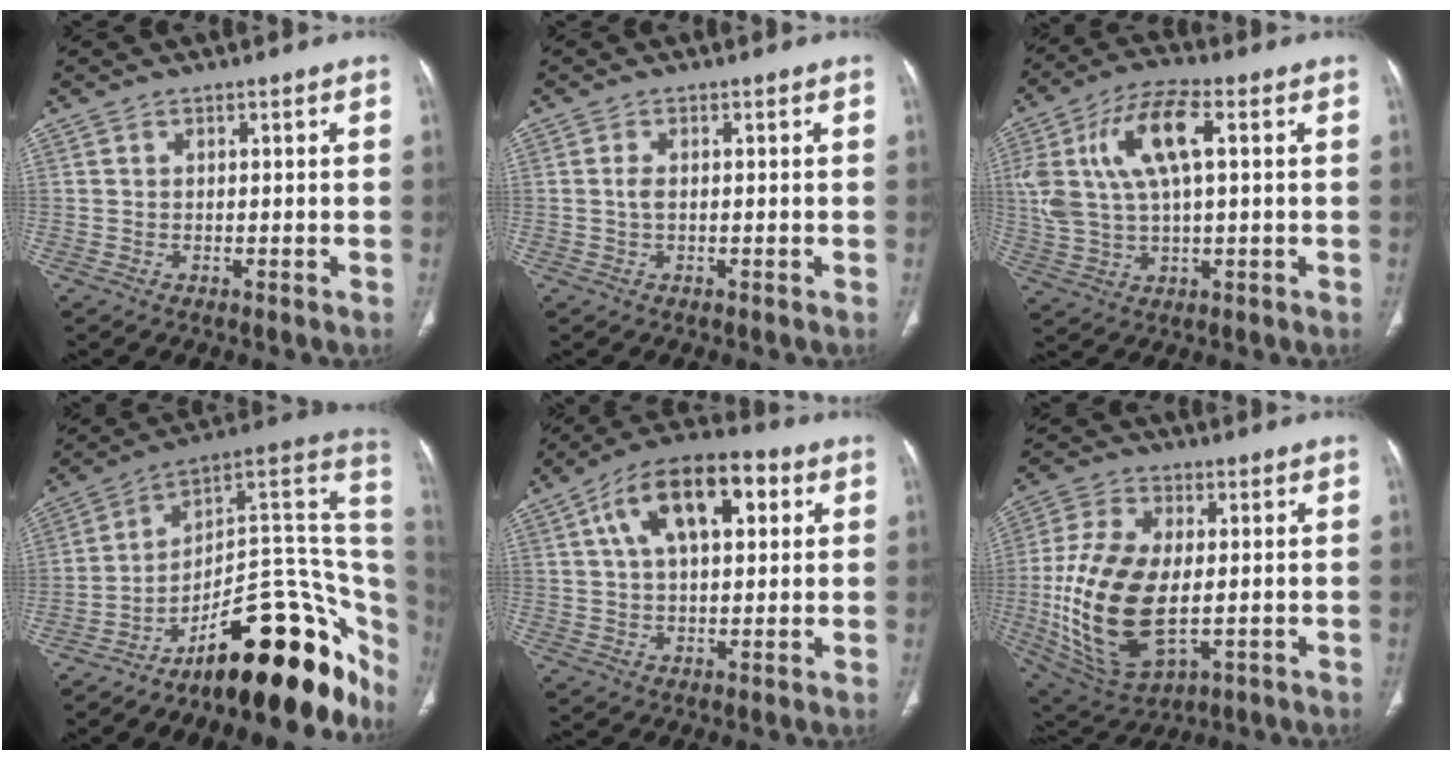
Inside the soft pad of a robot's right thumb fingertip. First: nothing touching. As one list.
[{"total": 1.2, "force": [-0.1, 0.5, 1.1], "torque": [-0.025, -0.001, -0.001]}, {"total": 14.6, "force": [3.6, 6.2, 12.7], "torque": [-0.267, 0.021, 0.070]}, {"total": 28.4, "force": [-15.1, 10.9, 21.4], "torque": [-0.152, 0.118, -0.215]}, {"total": 15.8, "force": [5.4, 7.9, 12.6], "torque": [-0.191, 0.018, 0.081]}, {"total": 19.5, "force": [-1.5, 10.7, 16.3], "torque": [-0.332, -0.010, -0.012]}]